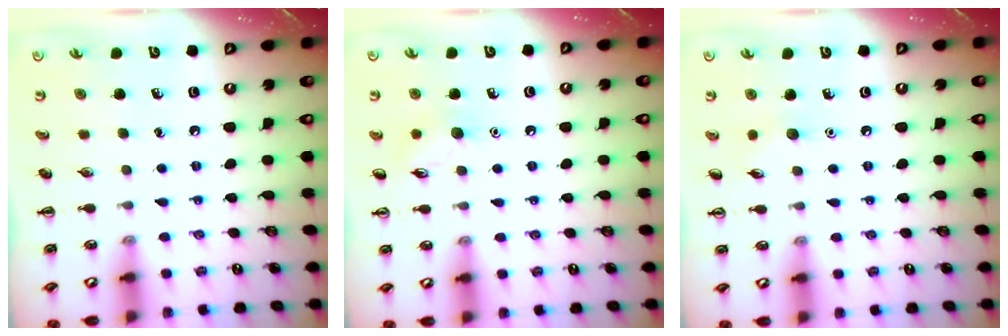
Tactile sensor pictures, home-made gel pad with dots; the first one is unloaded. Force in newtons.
{"total": 7.0, "press": 6.8, "slide": 1.4}
{"total": 5.0, "press": 4.9, "slide": 1.4}